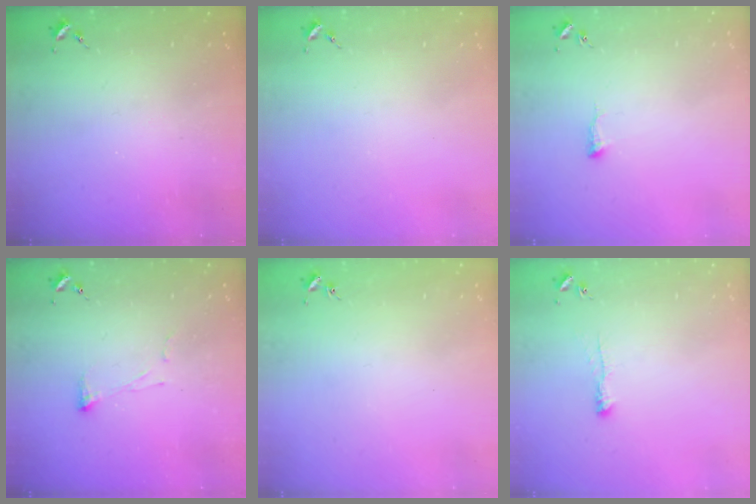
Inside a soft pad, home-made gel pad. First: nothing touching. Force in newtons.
{"total": 0.0}
{"total": 6.0, "press": 6.0, "slide": 0.7}
{"total": 4.1, "press": 4.1, "slide": 0.7}
{"total": 0.8, "press": 0.8, "slide": 0.2}
{"total": 4.1, "press": 4.1, "slide": 0.6}